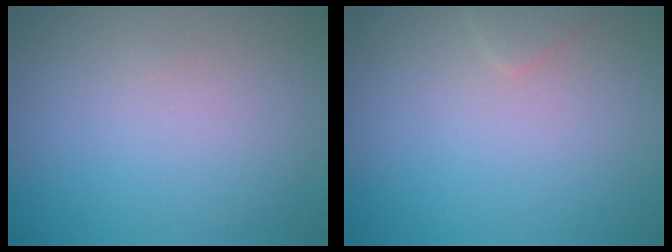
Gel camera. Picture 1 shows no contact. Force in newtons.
{"total": 1.0, "press": 1.0, "slide": 0.1}